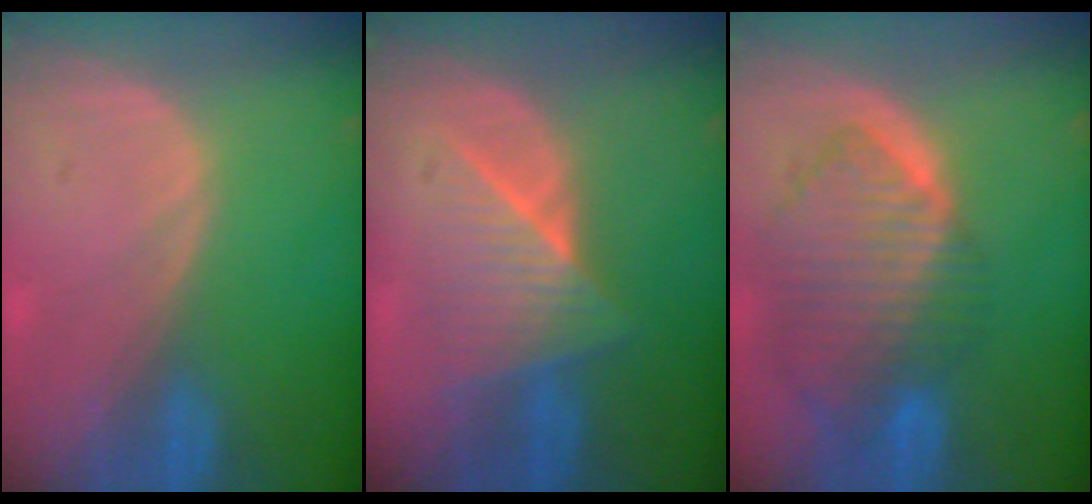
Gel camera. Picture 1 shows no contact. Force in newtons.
{"total": 6.5, "press": 6.4, "slide": 1.0}
{"total": 10.1, "press": 8.6, "slide": 5.2}